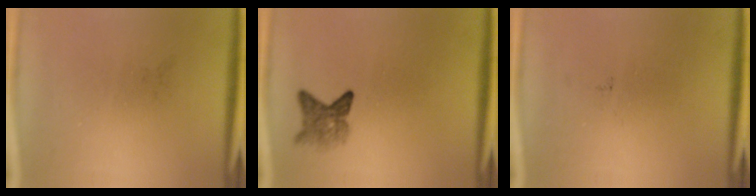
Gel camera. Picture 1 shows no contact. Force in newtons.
{"total": 3.1}
{"total": 0.0}